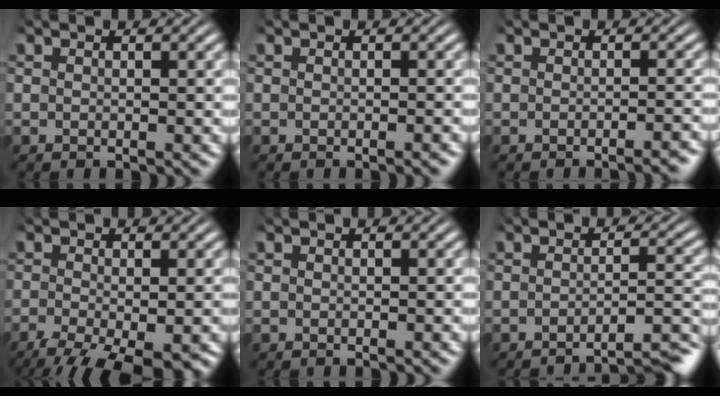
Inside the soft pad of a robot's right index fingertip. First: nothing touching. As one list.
[{"total": 0.8, "force": [-0.7, 0.1, 0.4], "torque": [-0.004, 0.004, -0.013]}, {"total": 2.0, "force": [-1.8, 0.2, 1.0], "torque": [-0.007, 0.004, -0.032]}, {"total": 9.5, "force": [-5.4, 4.6, 6.4], "torque": [-0.114, -0.061, -0.053]}, {"total": 0.0}, {"total": 6.4, "force": [-5.7, 0.8, 2.7], "torque": [-0.026, -0.018, -0.084]}]